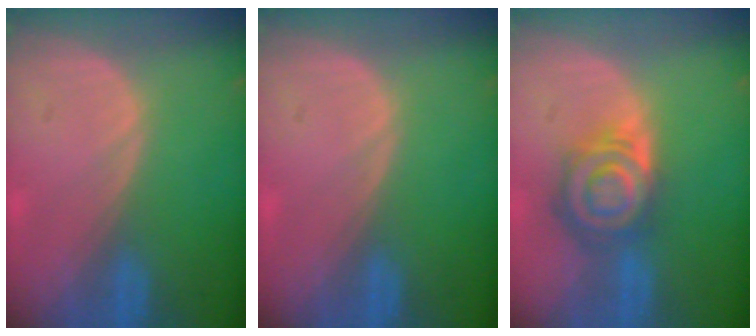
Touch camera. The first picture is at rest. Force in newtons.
{"total": 0.0}
{"total": 8.1, "press": 7.2, "slide": 3.9}